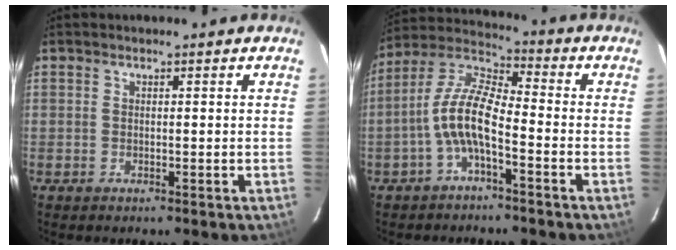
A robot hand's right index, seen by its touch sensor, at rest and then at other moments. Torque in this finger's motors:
{"motor_torque": [1.65, -0.49, 0.90, 0.21]}